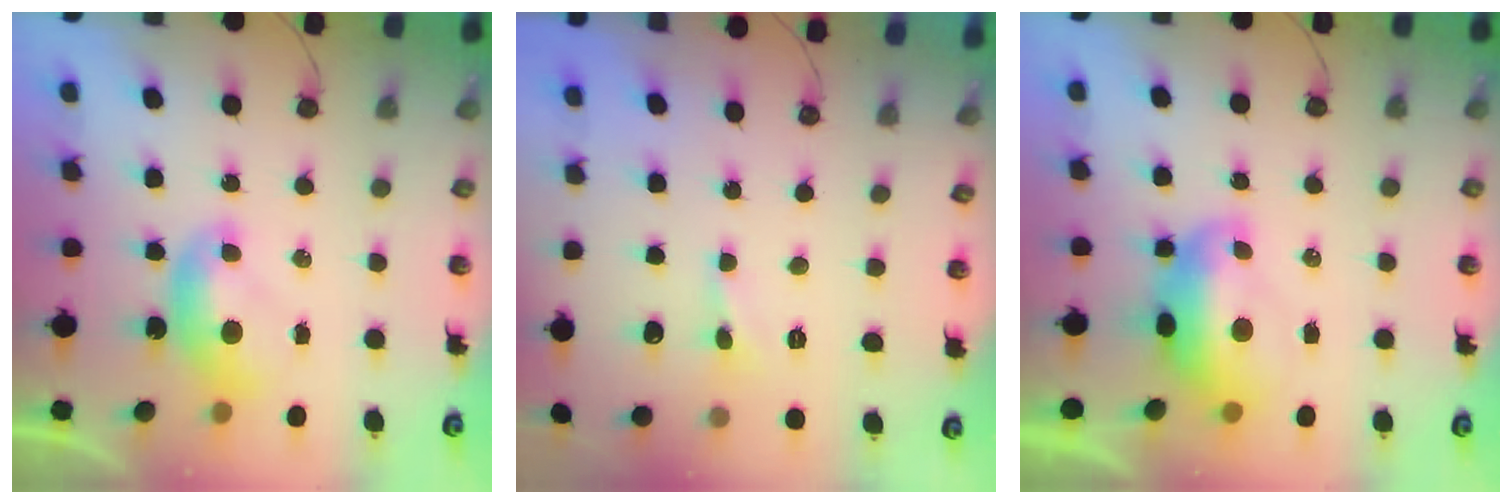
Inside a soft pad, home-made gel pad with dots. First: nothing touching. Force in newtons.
{"total": 0.0}
{"total": 2.9, "press": 2.8, "slide": 0.7}